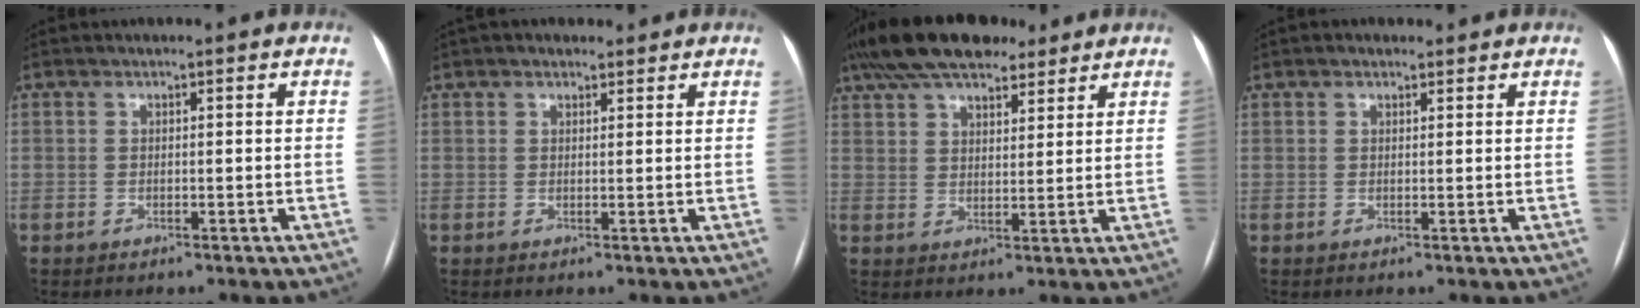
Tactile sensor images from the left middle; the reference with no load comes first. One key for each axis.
{"total": 3.4, "fx": 2.8, "fy": 1.4, "fz": 1.3, "tx": -0.023, "ty": 0.031, "tz": 0.043}
{"total": 16.1, "fx": 12.3, "fy": 6.1, "fz": 8.4, "tx": -0.171, "ty": 0.055, "tz": 0.203}
{"total": 2.0, "fx": 1.6, "fy": 0.9, "fz": 0.8, "tx": -0.018, "ty": 0.021, "tz": 0.023}